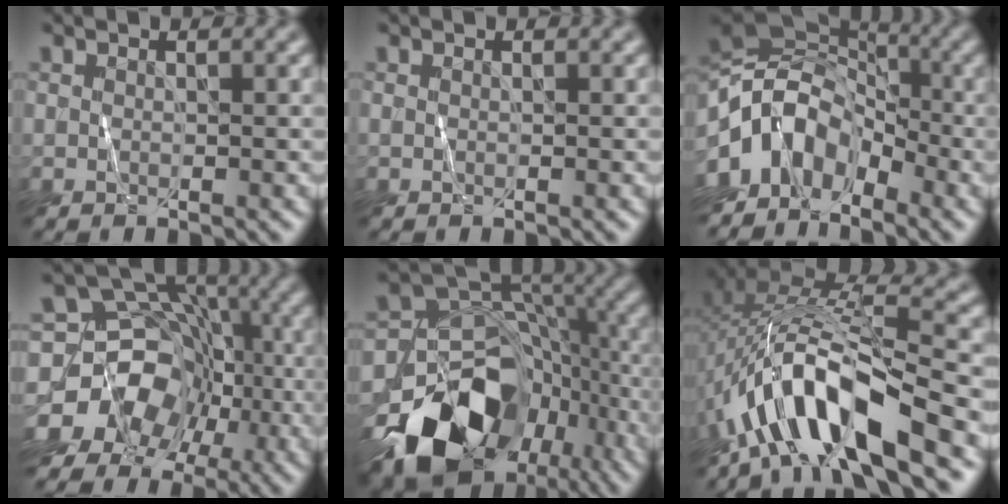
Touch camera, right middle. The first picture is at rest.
{"total": 0.0}
{"total": 7.0, "force": [-4.1, 4.3, 3.6], "torque": [-0.057, 0.013, -0.092]}
{"total": 11.2, "force": [-5.4, 9.4, 2.8], "torque": [-0.035, -0.012, -0.109]}
{"total": 14.5, "force": [-8.0, 10.0, 6.8], "torque": [-0.139, -0.010, -0.133]}
{"total": 10.4, "force": [-5.3, 3.0, 8.4], "torque": [-0.162, 0.018, -0.098]}